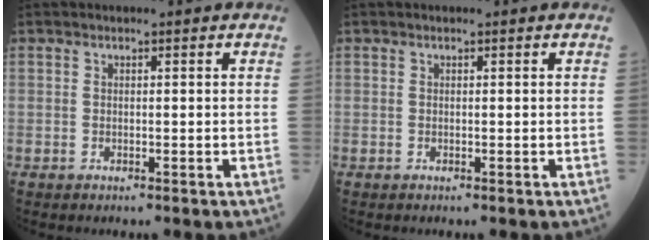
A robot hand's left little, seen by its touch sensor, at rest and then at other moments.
{"total": 0.0}